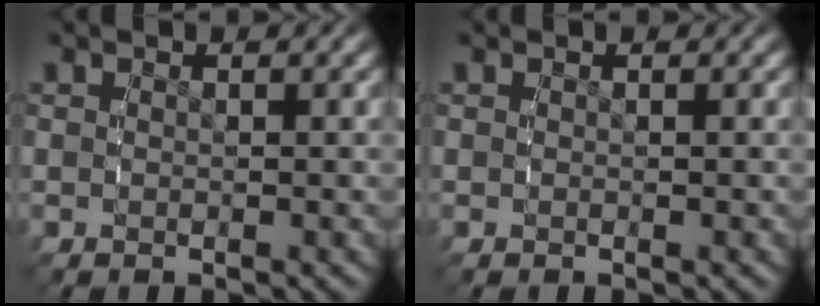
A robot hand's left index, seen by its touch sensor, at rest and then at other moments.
{"total": 0.0}